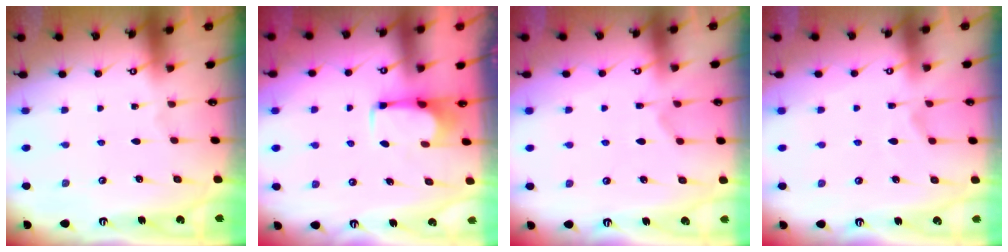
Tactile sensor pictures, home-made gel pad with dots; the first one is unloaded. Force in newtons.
{"total": 2.8, "press": 2.8, "slide": 0.5}
{"total": 2.3, "press": 1.9, "slide": 1.3}
{"total": 6.7, "press": 6.6, "slide": 1.4}